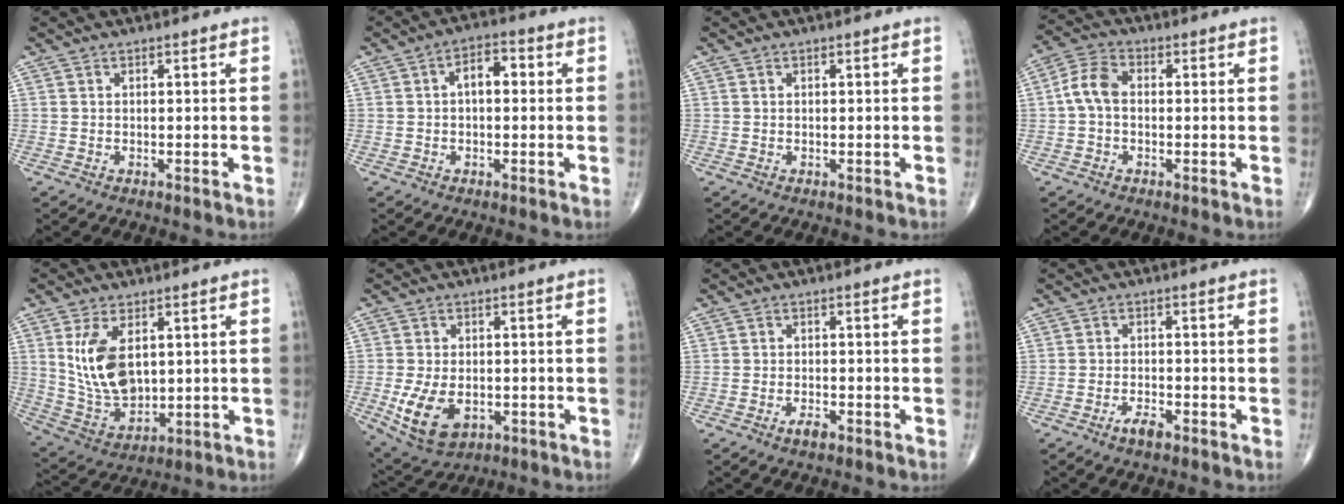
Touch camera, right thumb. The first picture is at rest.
{"total": 5.1, "force": [0.5, 2.9, 4.1], "torque": [-0.055, 0.018, 0.000]}
{"total": 0.0}
{"total": 5.8, "force": [-0.2, 3.9, 4.4], "torque": [-0.085, 0.018, -0.014]}
{"total": 12.0, "force": [2.8, 6.9, 9.4], "torque": [-0.170, -0.017, 0.070]}
{"total": 10.3, "force": [-2.6, 6.5, 7.5], "torque": [-0.138, -0.002, -0.031]}
{"total": 2.2, "force": [-1.4, 0.8, 1.5], "torque": [-0.029, 0.005, -0.026]}
{"total": 2.9, "force": [-2.0, 1.0, 1.9], "torque": [-0.037, 0.009, -0.038]}